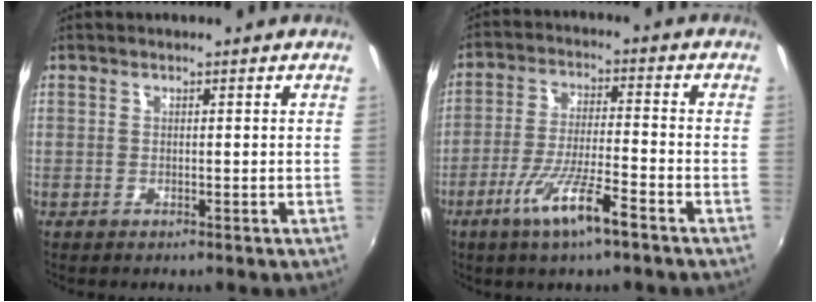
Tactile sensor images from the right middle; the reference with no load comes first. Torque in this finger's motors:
{"motor_torque": [1.41, -0.73, 0.78, 0.20]}